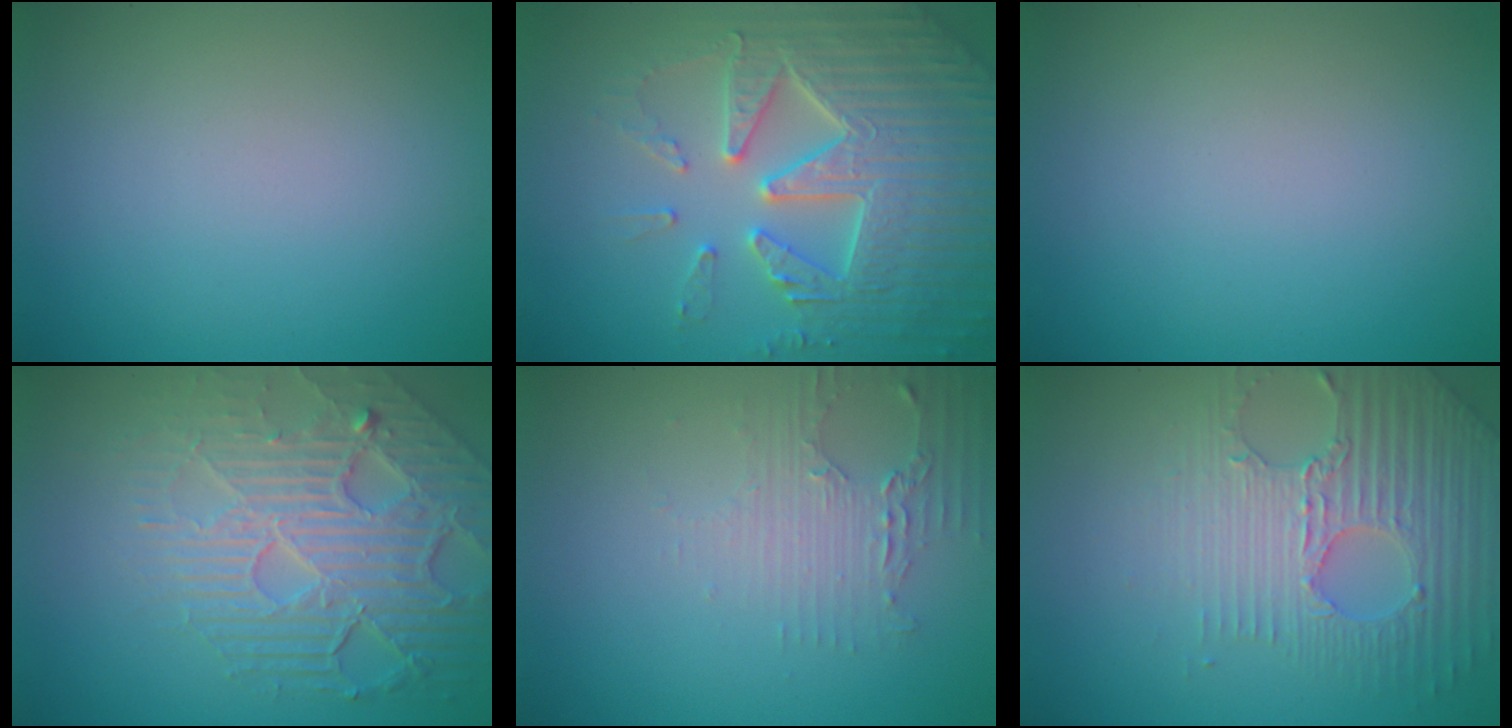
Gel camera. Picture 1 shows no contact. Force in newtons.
{"total": 7.7, "press": 7.5, "slide": 1.6}
{"total": 0.0}
{"total": 7.8, "press": 5.5, "slide": 5.6}
{"total": 2.2, "press": 2.1, "slide": 0.6}
{"total": 4.8, "press": 4.4, "slide": 2.0}